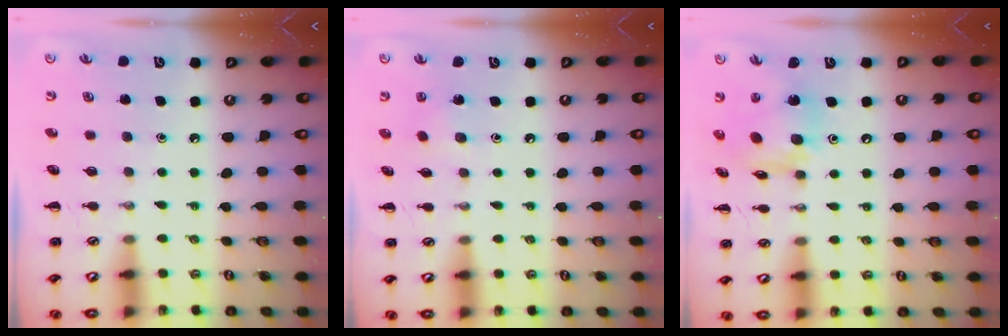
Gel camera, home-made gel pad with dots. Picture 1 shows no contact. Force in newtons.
{"total": 2.8, "press": 2.7, "slide": 0.9}
{"total": 13.0, "press": 13.0, "slide": 1.4}